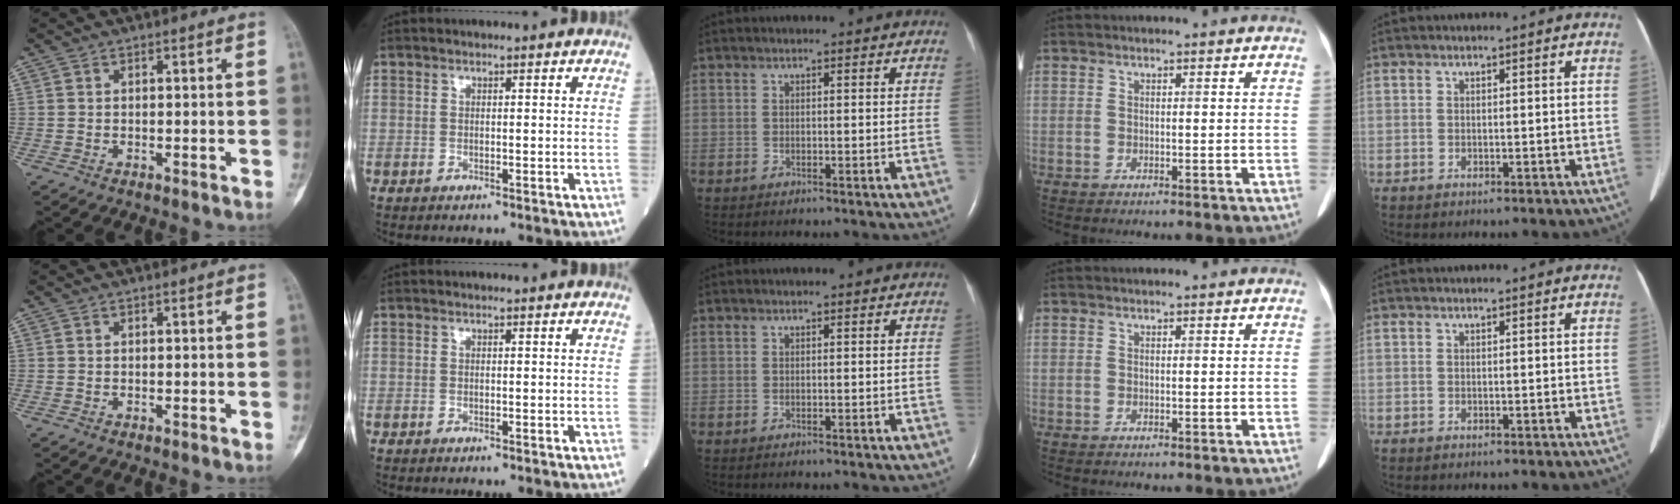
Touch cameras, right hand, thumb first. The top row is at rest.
{}